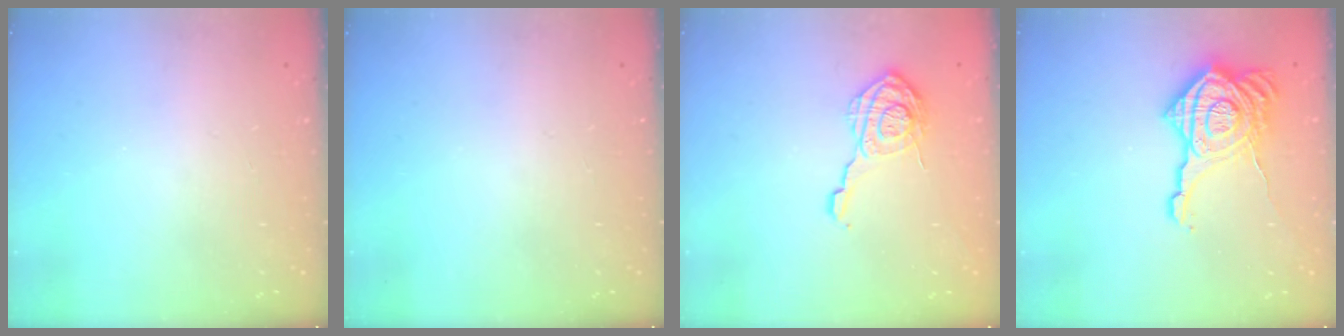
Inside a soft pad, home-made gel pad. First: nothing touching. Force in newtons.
{"total": 0.0}
{"total": 15.7, "press": 15.6, "slide": 0.9}
{"total": 21.5, "press": 21.4, "slide": 1.7}